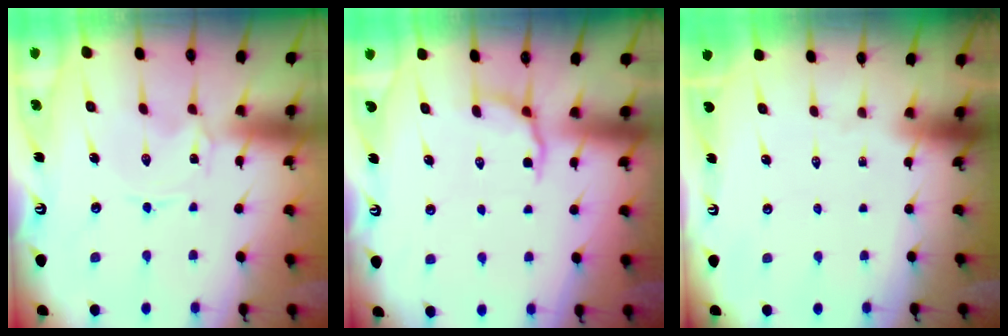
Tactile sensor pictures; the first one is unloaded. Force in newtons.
{"total": 5.5, "press": 4.9, "slide": 2.4}
{"total": 0.0}